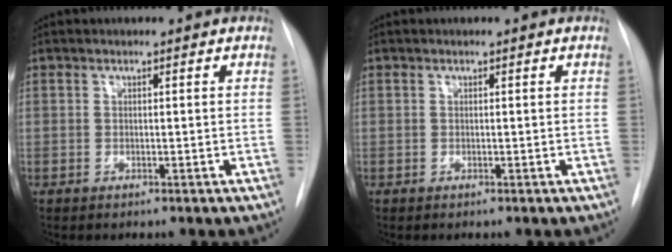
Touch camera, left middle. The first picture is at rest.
{"total": 0.0}